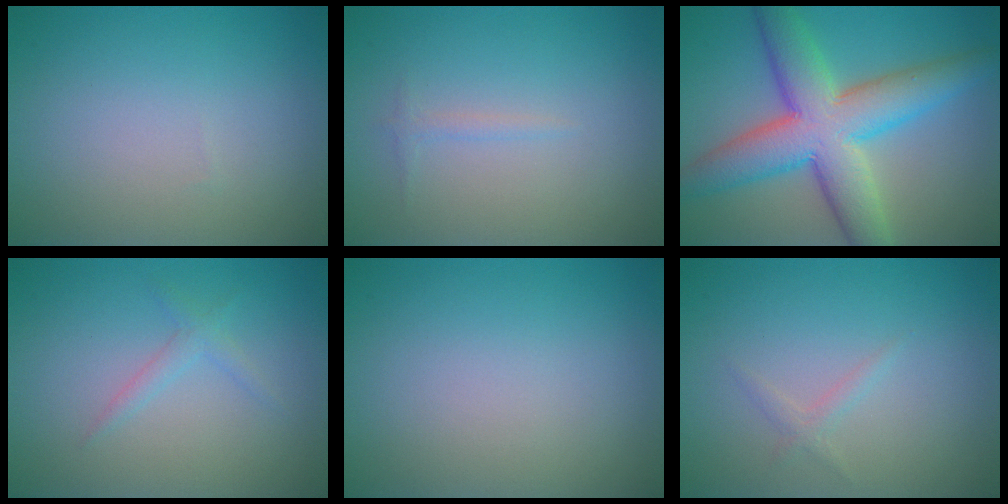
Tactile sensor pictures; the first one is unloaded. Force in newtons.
{"total": 0.7, "press": 0.7, "slide": 0.1}
{"total": 9.7, "press": 9.7, "slide": 0.3}
{"total": 1.3, "press": 1.2, "slide": 0.1}
{"total": 0.0}
{"total": 0.9, "press": 0.9, "slide": 0.1}